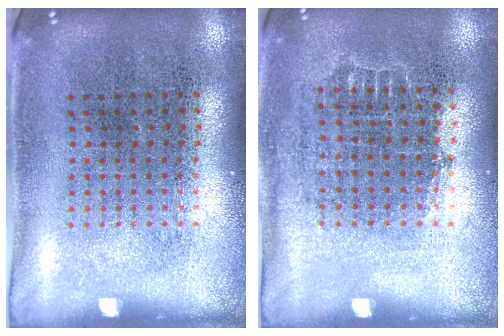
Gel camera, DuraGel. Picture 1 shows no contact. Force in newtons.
{"total": 0.6, "press": 0.6, "slide": 0.2}